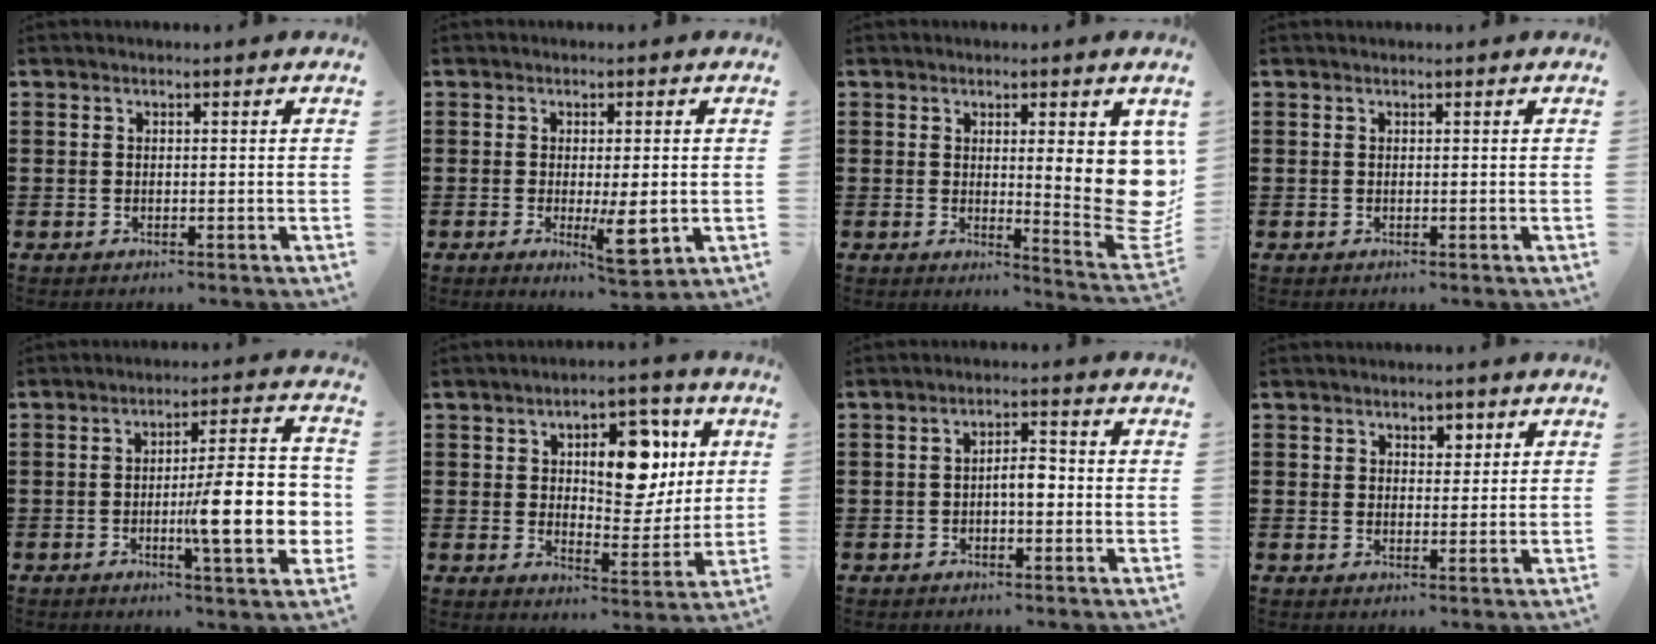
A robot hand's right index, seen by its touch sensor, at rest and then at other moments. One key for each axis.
{"total": 6.4, "fx": -0.9, "fy": 1.9, "fz": 6.0, "tx": -0.099, "ty": -0.013, "tz": -0.012}
{"total": 9.6, "fx": 2.5, "fy": 2.7, "fz": 8.9, "tx": -0.106, "ty": -0.027, "tz": 0.042}
{"total": 0.0}
{"total": 13.4, "fx": -2.3, "fy": 3.0, "fz": 12.9, "tx": -0.179, "ty": -0.008, "tz": -0.041}
{"total": 10.9, "fx": 3.9, "fy": 5.7, "fz": 8.4, "tx": -0.116, "ty": -0.005, "tz": 0.059}
{"total": 3.3, "fx": -0.6, "fy": 1.2, "fz": 3.0, "tx": -0.055, "ty": 0.007, "tz": -0.014}
{"total": 2.5, "fx": 1.8, "fy": 1.6, "fz": 0.7, "tx": -0.013, "ty": 0.006, "tz": 0.031}